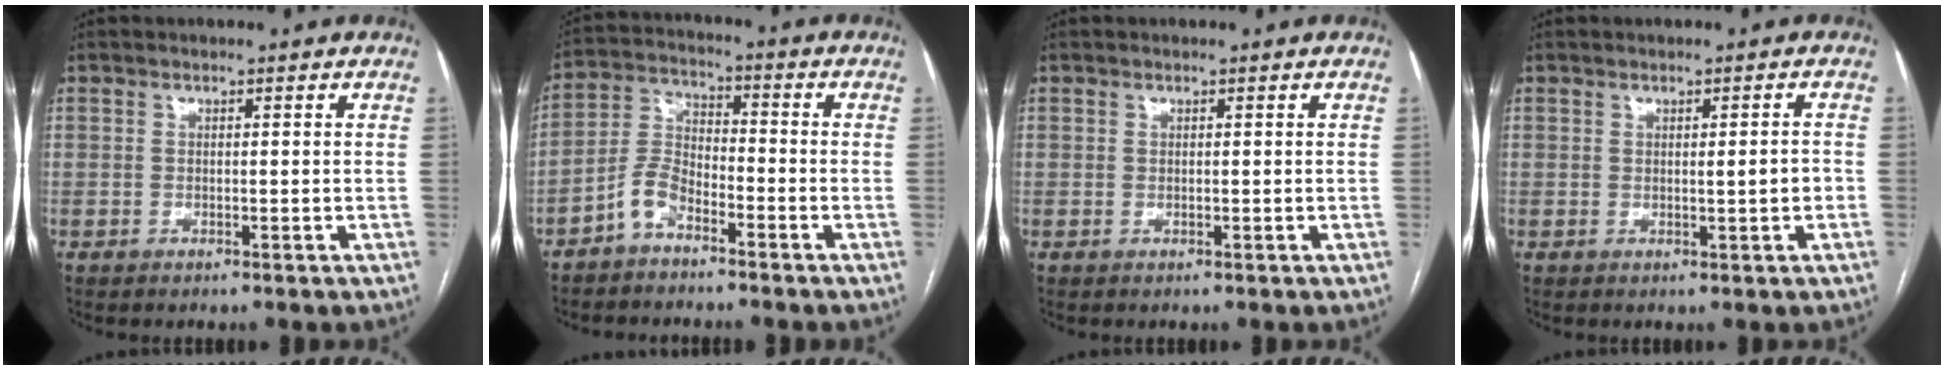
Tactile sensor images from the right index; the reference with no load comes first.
{"total": 5.7, "force": [-4.0, 2.5, 3.3], "torque": [-0.077, 0.011, -0.083]}
{"total": 0.0}
{"total": 1.8, "force": [-0.3, 0.2, 1.8], "torque": [-0.025, 0.001, -0.003]}